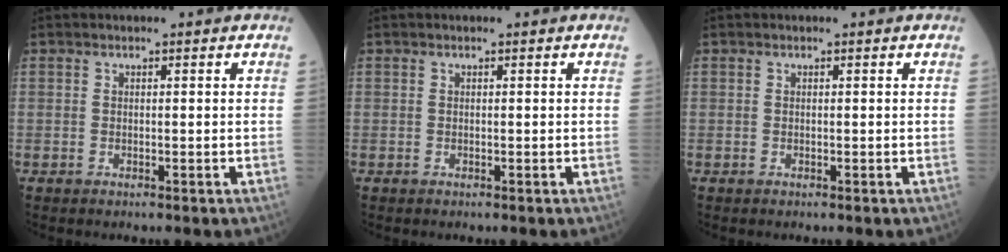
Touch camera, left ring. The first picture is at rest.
{"total": 0.0}
{"total": 0.0}